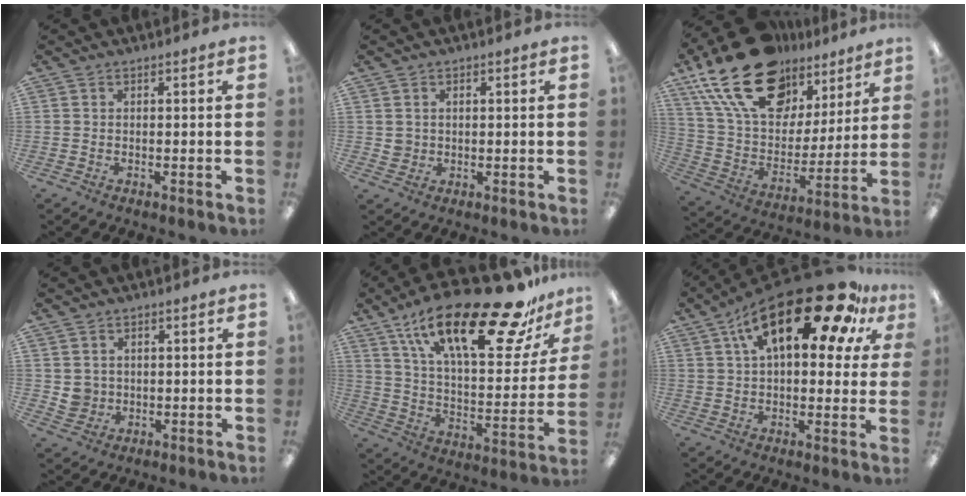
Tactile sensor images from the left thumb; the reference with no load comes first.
{"total": 2.7, "force": [0.7, 2.6, 0.2], "torque": [0.000, 0.000, 0.011]}
{"total": 24.7, "force": [15.2, 14.1, 13.4], "torque": [-0.250, -0.072, 0.277]}
{"total": 4.1, "force": [0.7, 4.0, 0.4], "torque": [-0.009, 0.005, 0.015]}
{"total": 29.2, "force": [19.1, 9.5, 20.0], "torque": [-0.311, -0.111, 0.313]}
{"total": 23.0, "force": [12.1, 9.2, 17.3], "torque": [-0.265, -0.056, 0.197]}